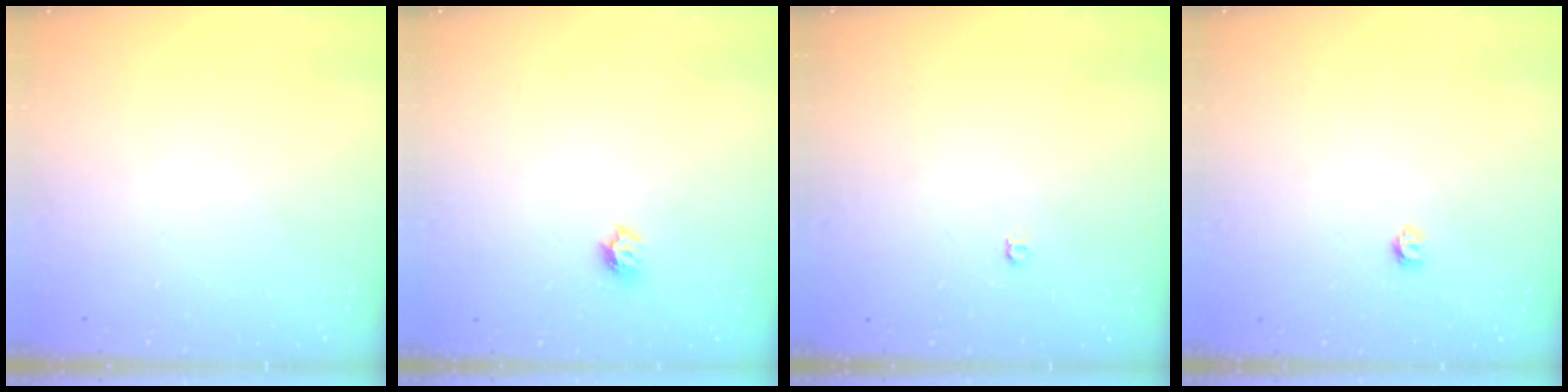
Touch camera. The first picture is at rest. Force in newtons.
{"total": 5.7, "press": 5.6, "slide": 0.8}
{"total": 3.5, "press": 3.4, "slide": 0.3}
{"total": 3.2, "press": 3.2, "slide": 0.3}